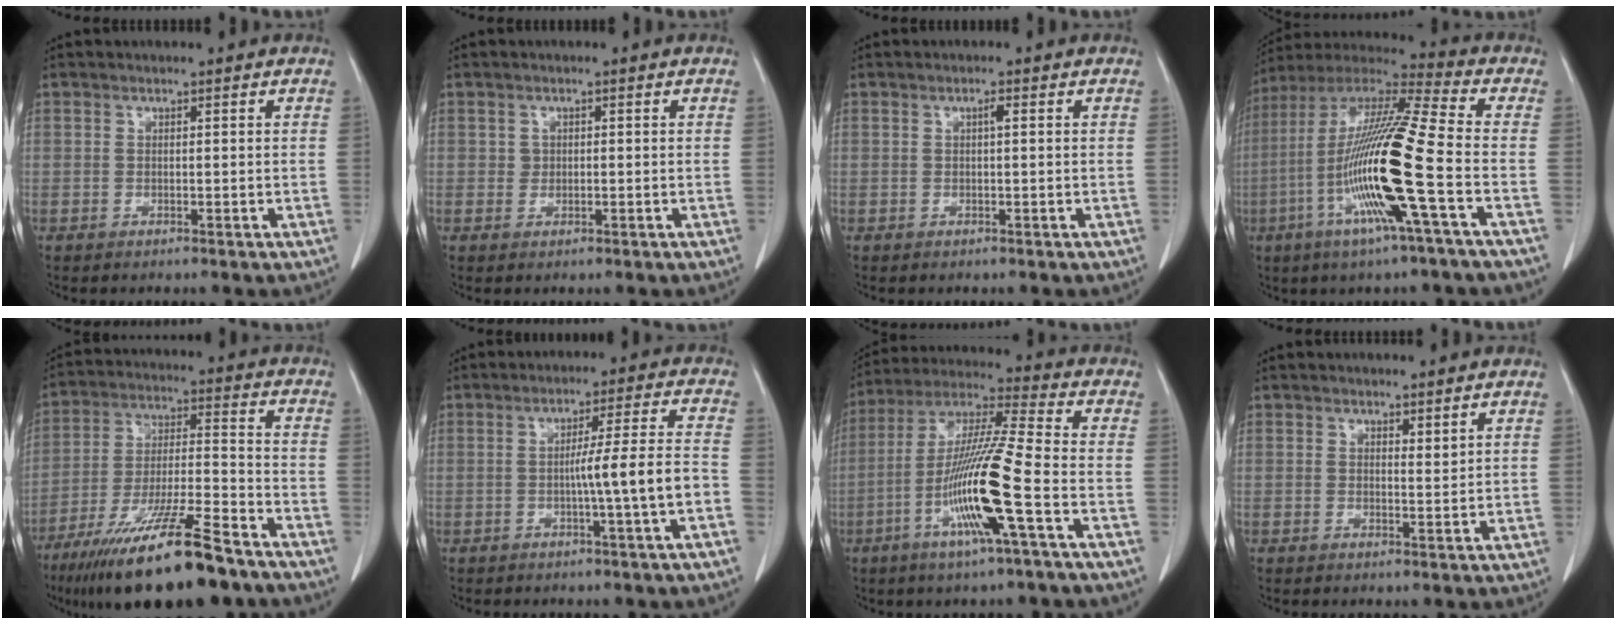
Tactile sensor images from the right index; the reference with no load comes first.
{"total": 1.1, "force": [0.1, 1.0, 0.3], "torque": [-0.001, 0.002, 0.003]}
{"total": 0.9, "force": [0.2, 0.1, 0.8], "torque": [-0.015, 0.002, 0.002]}
{"total": 19.2, "force": [-5.1, -0.5, 18.5], "torque": [-0.370, -0.013, -0.110]}
{"total": 19.9, "force": [-14.1, 2.3, 13.9], "torque": [-0.229, -0.033, -0.246]}
{"total": 7.5, "force": [-2.1, -1.2, 7.1], "torque": [-0.107, 0.005, -0.031]}
{"total": 15.3, "force": [-5.1, -0.6, 14.4], "torque": [-0.287, -0.009, -0.103]}
{"total": 1.1, "force": [0.9, 0.2, 0.6], "torque": [-0.010, -0.010, 0.016]}